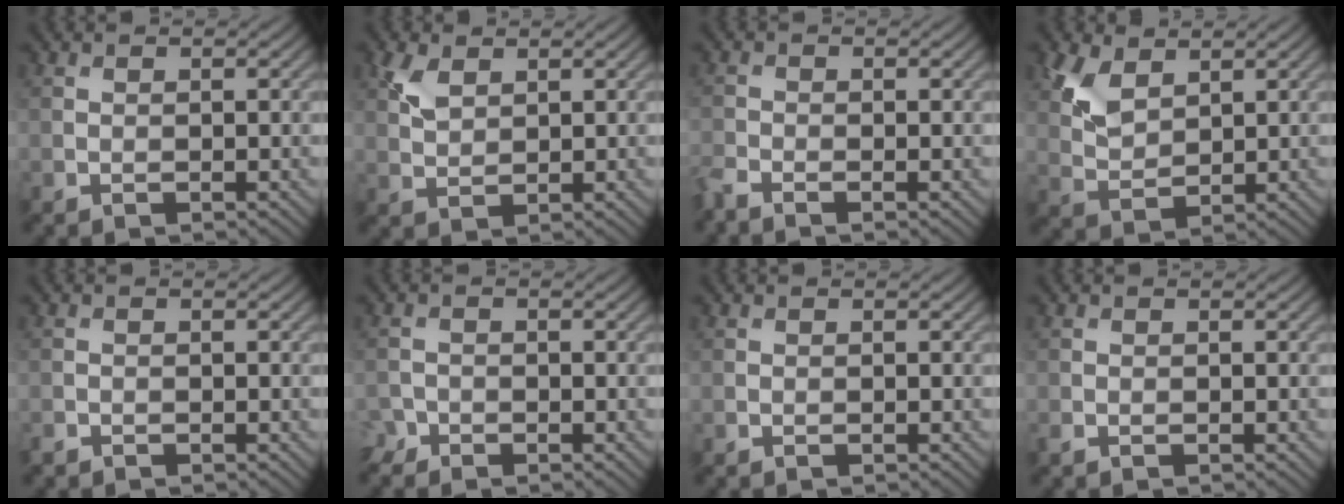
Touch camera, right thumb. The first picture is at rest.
{"total": 3.4, "force": [1.9, 1.9, 2.1], "torque": [-0.057, 0.002, 0.040]}
{"total": 2.0, "force": [-1.7, 0.3, 0.9], "torque": [-0.027, -0.011, -0.047]}
{"total": 5.4, "force": [2.9, 3.1, 3.4], "torque": [-0.086, -0.001, 0.063]}
{"total": 0.7, "force": [-0.6, 0.3, 0.1], "torque": [-0.003, -0.004, -0.014]}
{"total": 1.6, "force": [-1.4, 0.8, 0.2], "torque": [-0.006, -0.003, -0.035]}
{"total": 0.0}
{"total": 0.8, "force": [-0.6, 0.4, 0.4], "torque": [-0.012, -0.004, -0.013]}